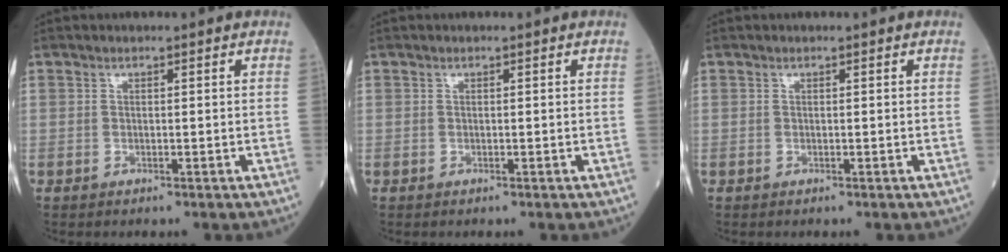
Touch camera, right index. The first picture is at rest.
{"total": 0.0}
{"total": 0.0}